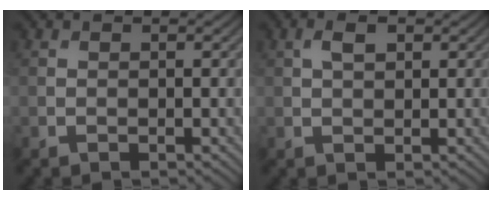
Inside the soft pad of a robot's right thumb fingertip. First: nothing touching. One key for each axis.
{"total": 2.4, "fx": 0.9, "fy": 1.2, "fz": 1.8, "tx": -0.038, "ty": 0.005, "tz": 0.017}